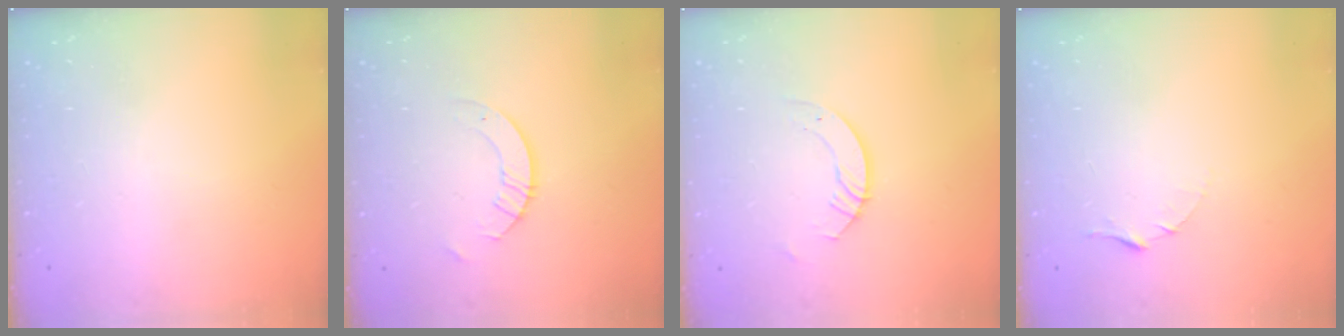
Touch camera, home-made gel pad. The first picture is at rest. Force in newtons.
{"total": 3.6, "press": 3.6, "slide": 0.4}
{"total": 3.7, "press": 3.7, "slide": 0.3}
{"total": 5.4, "press": 5.4, "slide": 0.5}